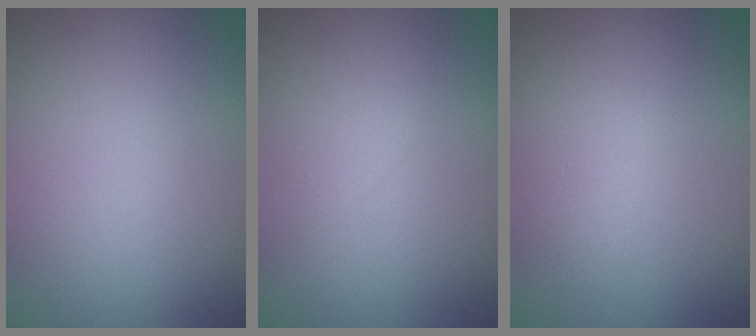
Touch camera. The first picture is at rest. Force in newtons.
{"total": 1.0, "press": 1.0, "slide": 0.1}
{"total": 1.6, "press": 1.6, "slide": 0.0}